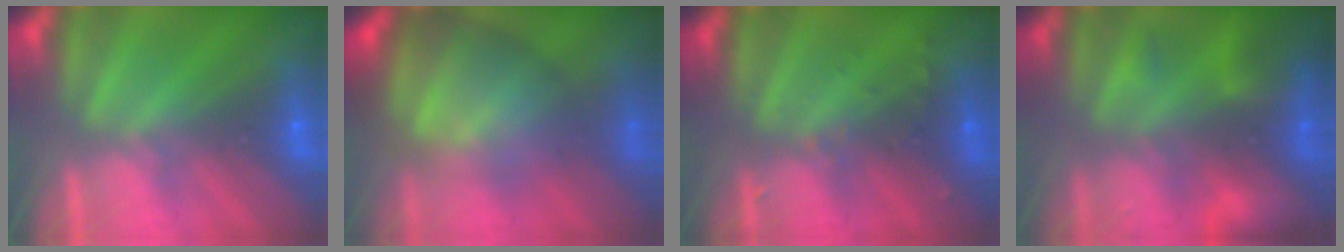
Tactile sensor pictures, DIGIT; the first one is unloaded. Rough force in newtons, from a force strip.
{"total": 7.7}
{"total": 2.9}
{"total": 6.8}